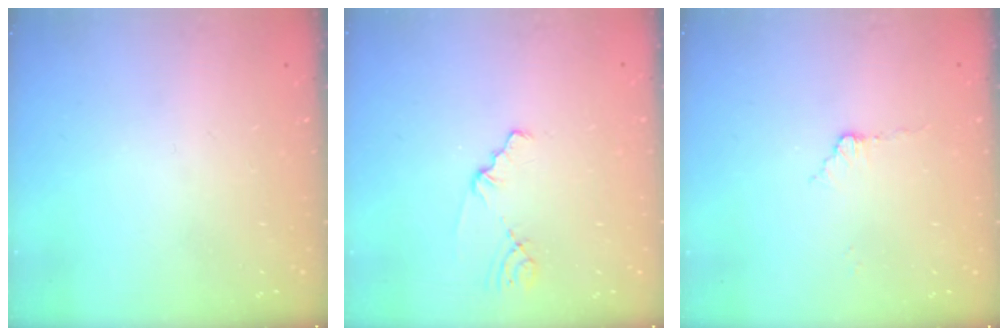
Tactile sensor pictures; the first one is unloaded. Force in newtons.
{"total": 0.9, "press": 0.9, "slide": 0.2}
{"total": 3.0, "press": 3.0, "slide": 0.4}